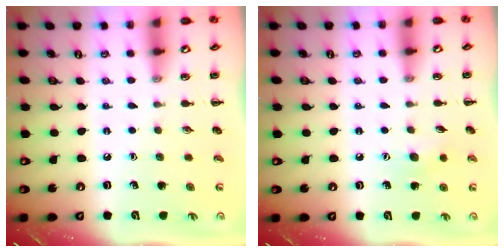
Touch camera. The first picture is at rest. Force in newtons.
{"total": 6.3, "press": 6.3, "slide": 1.0}